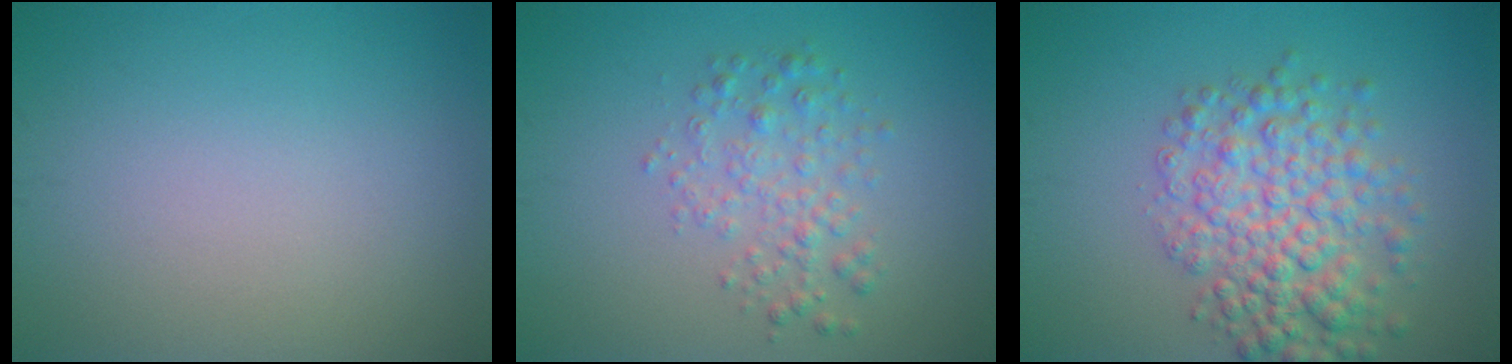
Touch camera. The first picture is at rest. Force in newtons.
{"total": 2.5, "press": 2.5, "slide": 0.1}
{"total": 6.1, "press": 6.1, "slide": 0.1}